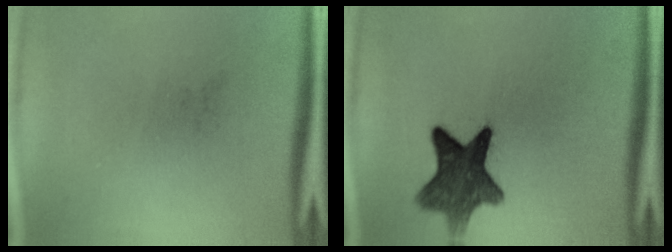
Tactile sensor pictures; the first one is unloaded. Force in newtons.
{"total": 9.7}